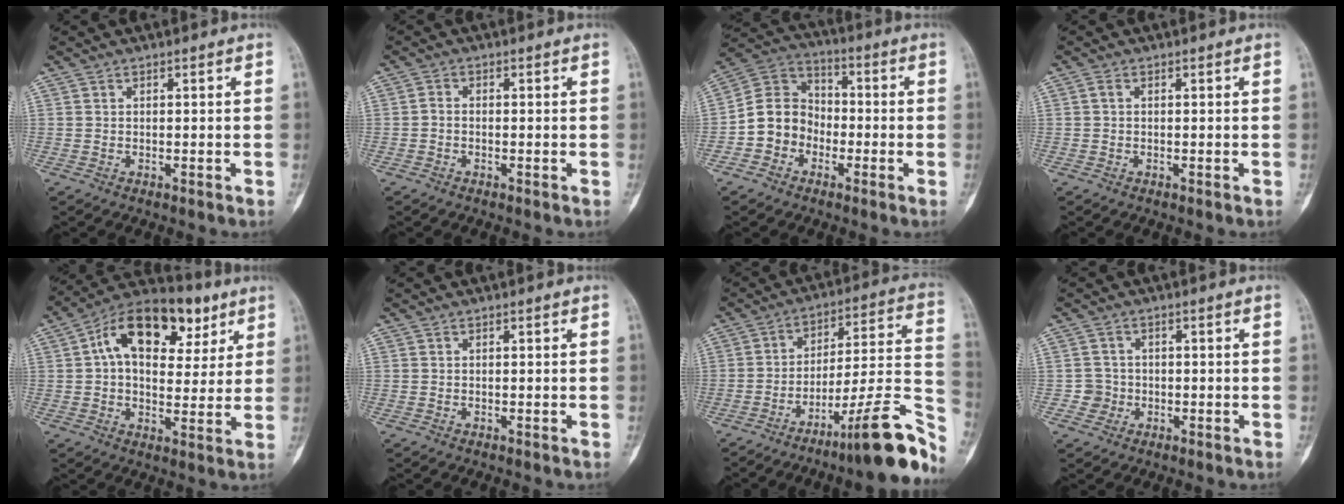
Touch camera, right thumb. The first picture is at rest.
{"total": 1.2, "force": [-0.5, 0.9, 0.7], "torque": [-0.013, 0.004, -0.013]}
{"total": 10.3, "force": [-2.9, 8.8, 4.5], "torque": [-0.056, 0.044, -0.065]}
{"total": 0.8, "force": [0.1, 0.5, 0.7], "torque": [-0.014, 0.002, -0.001]}
{"total": 18.4, "force": [6.8, 11.1, 13.0], "torque": [-0.167, 0.010, 0.100]}
{"total": 0.0}
{"total": 21.5, "force": [-12.3, 3.9, 17.2], "torque": [-0.190, 0.095, -0.178]}
{"total": 3.4, "force": [-1.0, 3.2, -0.1], "torque": [0.025, 0.012, -0.022]}